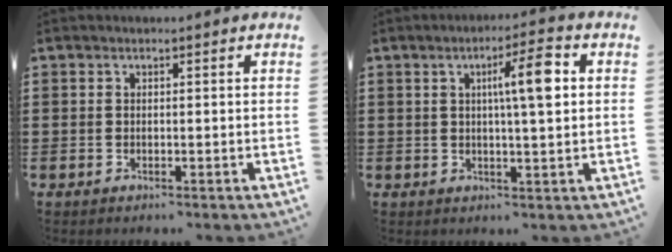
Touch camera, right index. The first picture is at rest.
{"total": 6.9, "force": [1.5, 1.0, 6.6], "torque": [-0.112, -0.002, 0.017]}